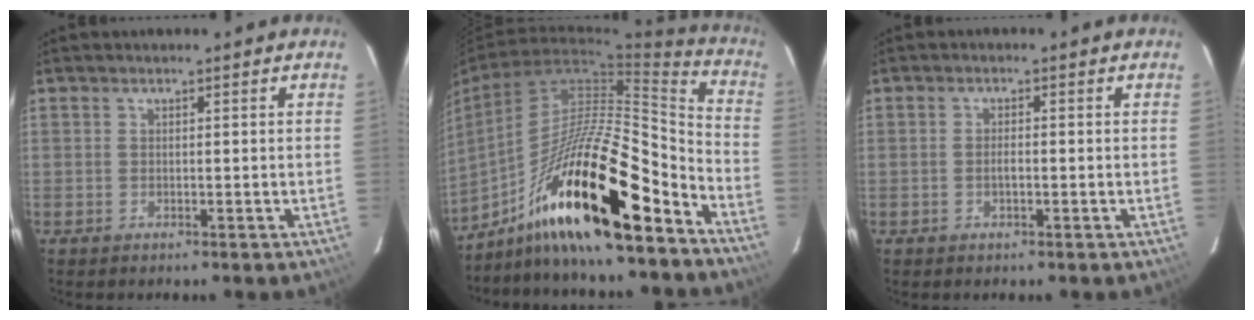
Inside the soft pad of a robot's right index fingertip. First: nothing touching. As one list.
[{"total": 20.8, "force": [-13.3, 4.0, 15.4], "torque": [-0.260, -0.002, -0.245]}, {"total": 1.6, "force": [-0.6, 0.5, 1.4], "torque": [-0.026, 0.000, -0.010]}]